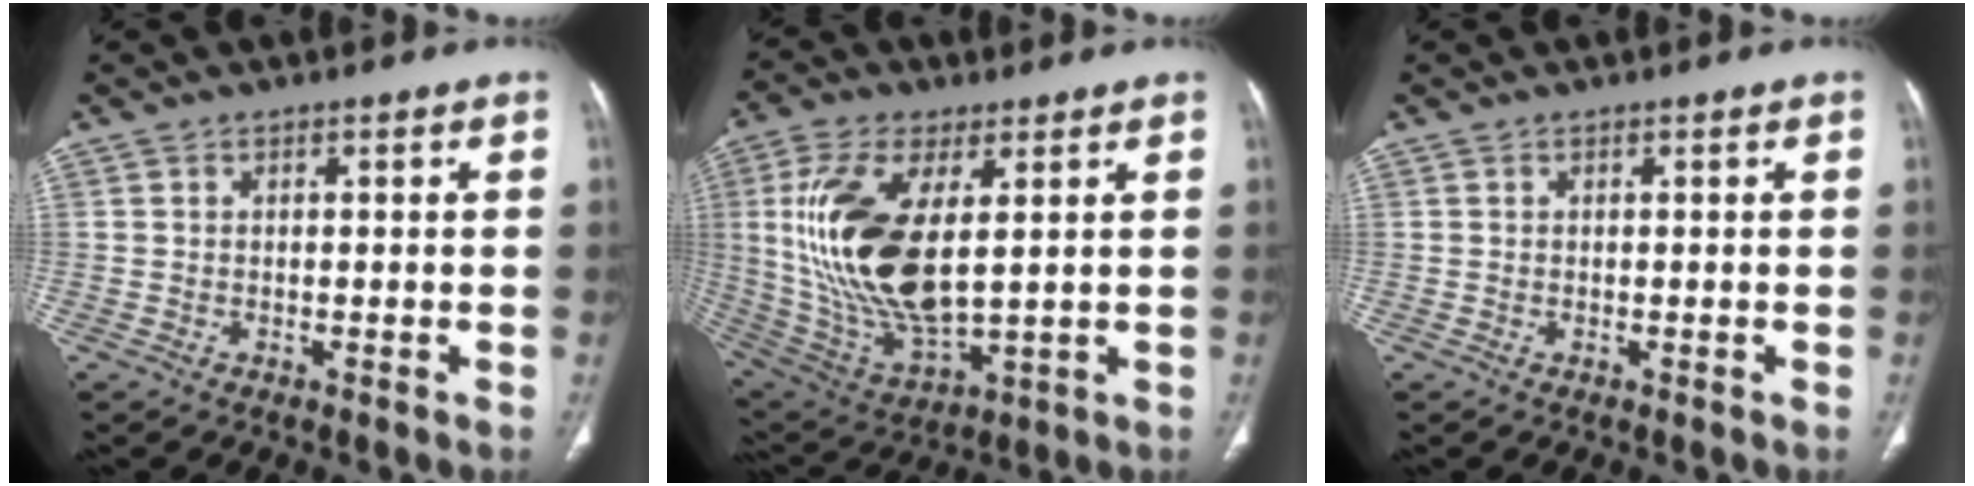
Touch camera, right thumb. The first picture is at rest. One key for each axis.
{"total": 20.1, "fx": 3.4, "fy": 9.3, "fz": 17.5, "tx": -0.361, "ty": -0.022, "tz": 0.076}
{"total": 0.0}